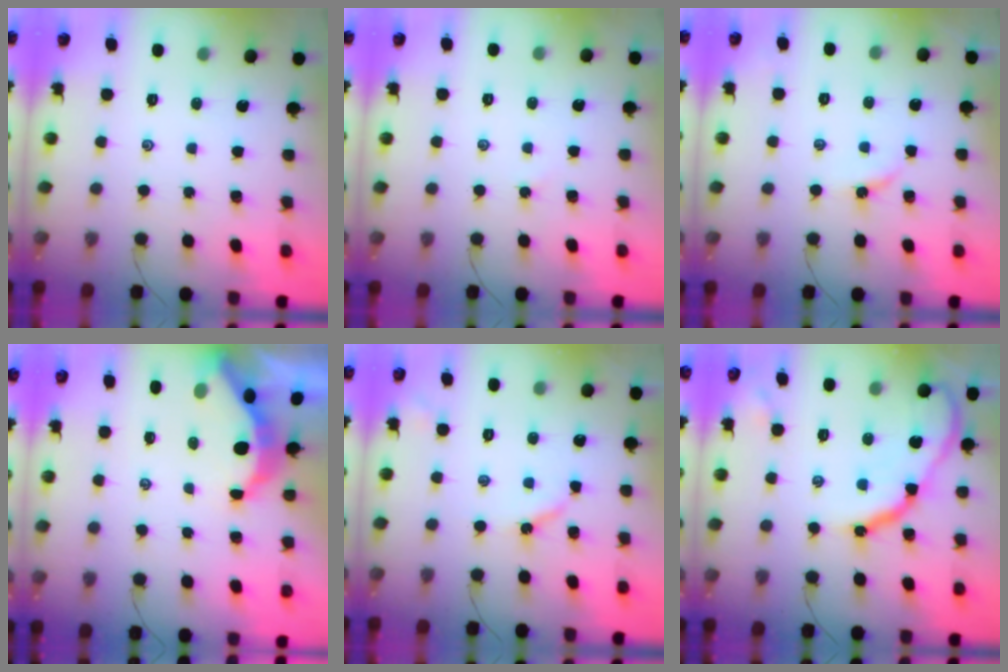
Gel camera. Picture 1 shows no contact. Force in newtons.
{"total": 3.8, "press": 3.8, "slide": 0.4}
{"total": 3.8, "press": 3.7, "slide": 0.4}
{"total": 5.8, "press": 5.7, "slide": 0.8}
{"total": 4.3, "press": 4.2, "slide": 0.6}
{"total": 12.4, "press": 12.4, "slide": 0.6}